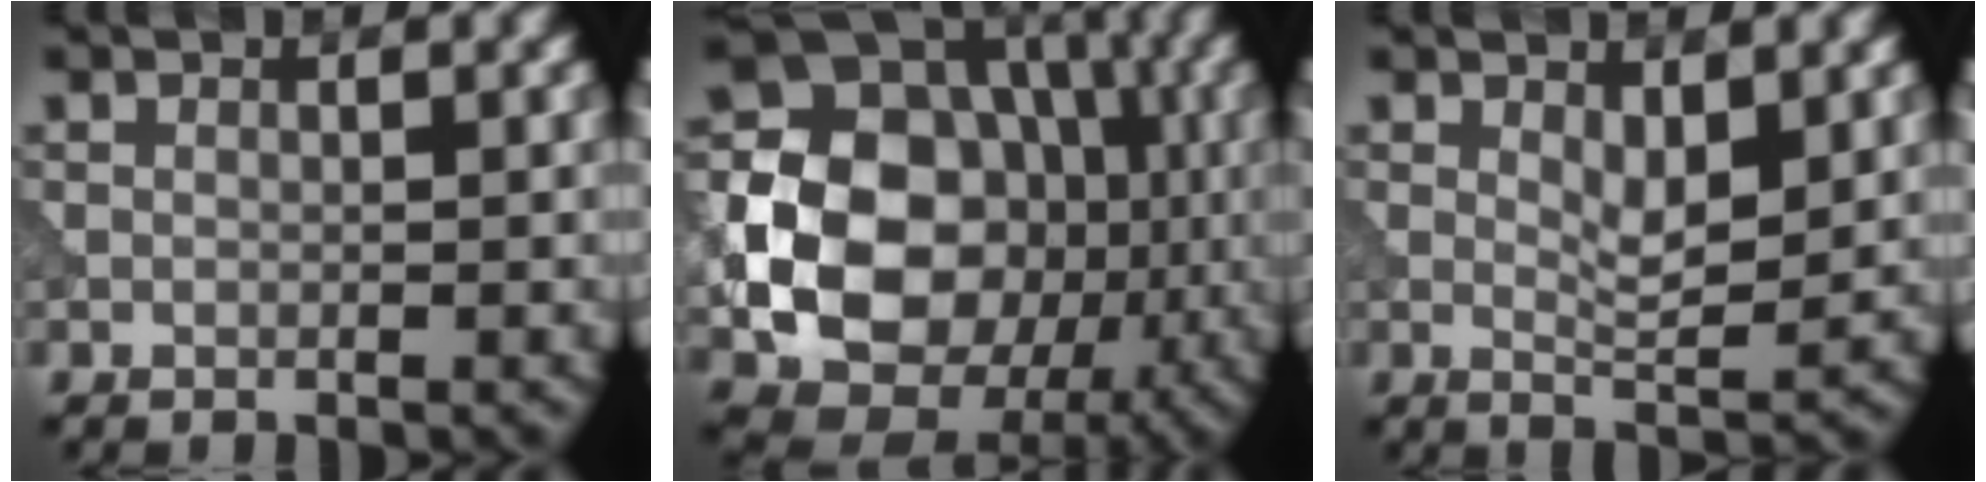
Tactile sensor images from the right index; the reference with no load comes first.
{"total": 14.8, "force": [-1.9, 11.9, 8.6], "torque": [-0.157, -0.013, -0.047]}
{"total": 2.7, "force": [0.9, 0.9, 2.4], "torque": [-0.045, -0.008, 0.018]}